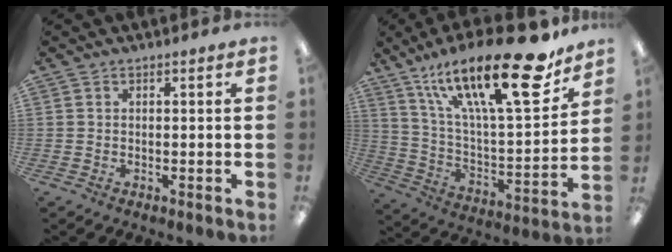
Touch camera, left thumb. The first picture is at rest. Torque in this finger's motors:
{"motor_torque": [1.19, 1.22, 1.46, -1.31, 0.45]}